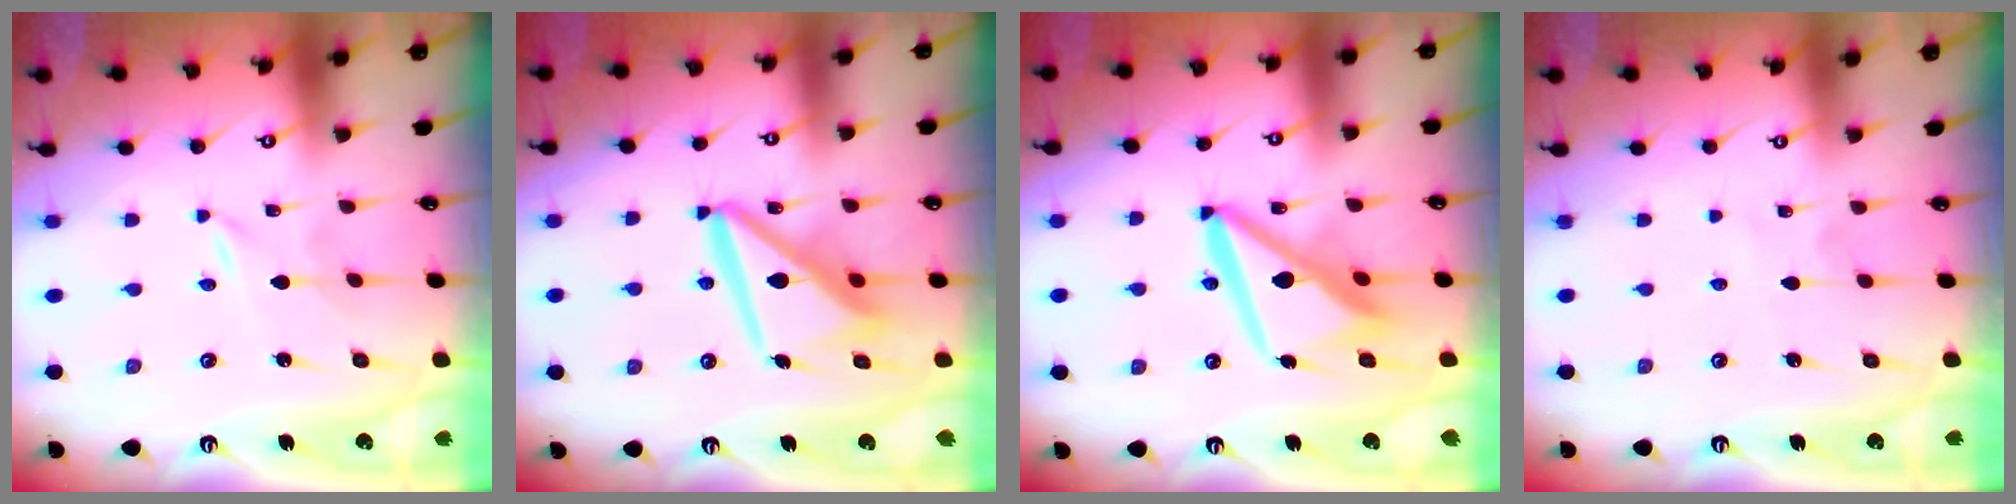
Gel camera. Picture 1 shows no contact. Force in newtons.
{"total": 13.3, "press": 13.2, "slide": 1.5}
{"total": 12.9, "press": 12.8, "slide": 1.5}
{"total": 2.5, "press": 2.5, "slide": 0.3}